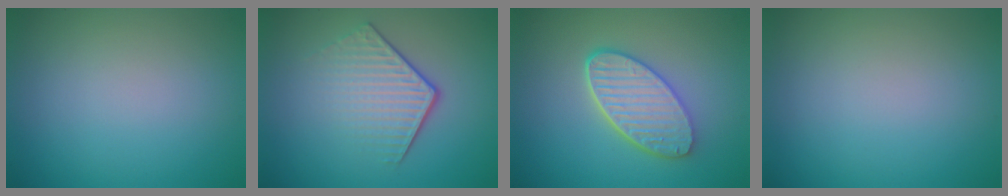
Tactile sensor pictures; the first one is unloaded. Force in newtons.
{"total": 4.4, "press": 2.9, "slide": 3.3}
{"total": 5.6, "press": 4.3, "slide": 3.5}
{"total": 0.0}